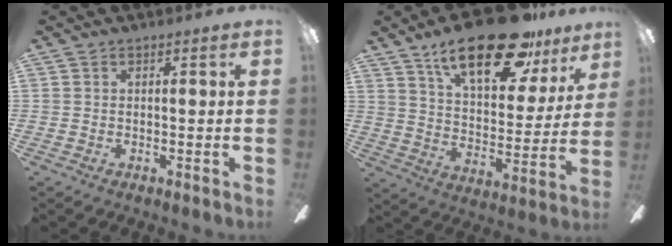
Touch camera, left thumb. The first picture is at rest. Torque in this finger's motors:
{"motor_torque": [0.31, 0.42, 1.60, -1.17, 0.19]}